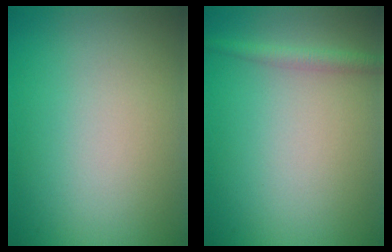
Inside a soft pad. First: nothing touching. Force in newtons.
{"total": 1.6, "press": 1.6, "slide": 0.0}